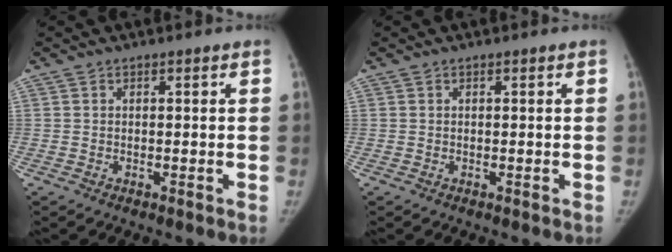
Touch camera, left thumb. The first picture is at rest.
{"total": 0.0}